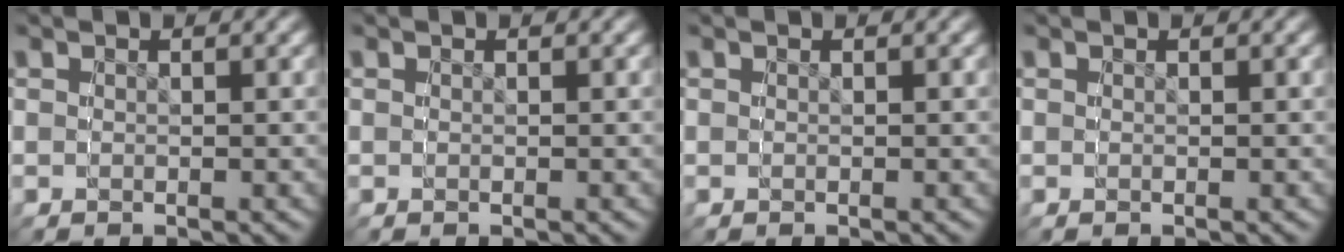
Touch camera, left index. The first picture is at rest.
{"total": 0.0}
{"total": 0.0}
{"total": 0.0}